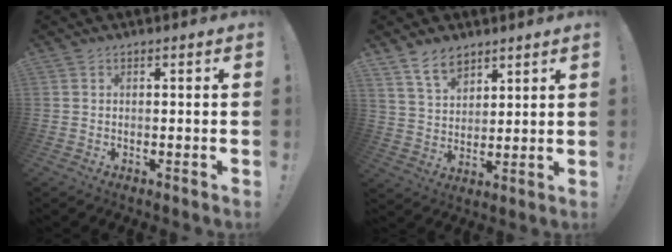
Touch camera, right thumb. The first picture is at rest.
{"total": 7.7, "force": [5.8, 4.4, 2.7], "torque": [-0.040, -0.036, 0.110]}